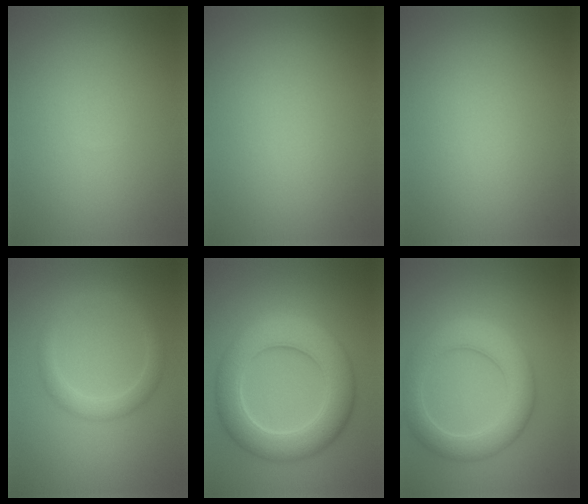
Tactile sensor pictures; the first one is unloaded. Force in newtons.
{"total": 0.0}
{"total": 0.0}
{"total": 2.5, "press": 2.4, "slide": 0.2}
{"total": 8.0, "press": 8.0, "slide": 0.4}
{"total": 5.4, "press": 5.4, "slide": 0.3}